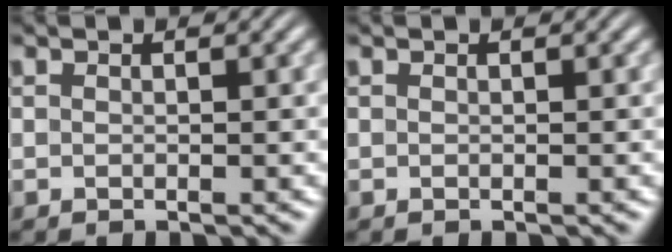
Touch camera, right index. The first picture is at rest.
{"total": 0.0}